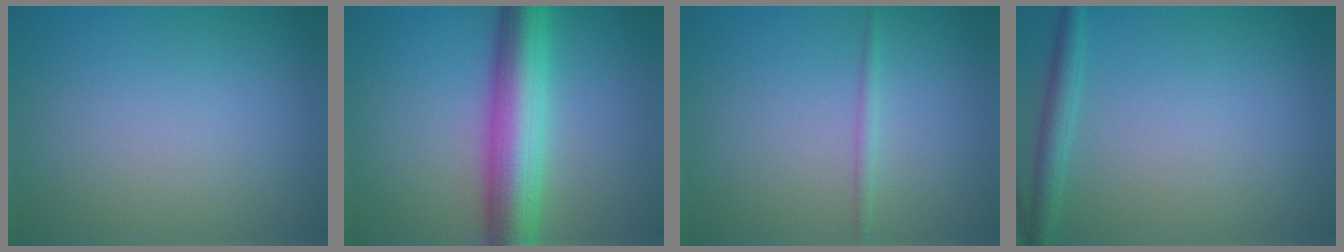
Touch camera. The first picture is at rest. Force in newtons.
{"total": 7.9, "press": 7.9, "slide": 0.2}
{"total": 0.9, "press": 0.9, "slide": 0.1}
{"total": 1.9, "press": 1.9, "slide": 0.1}